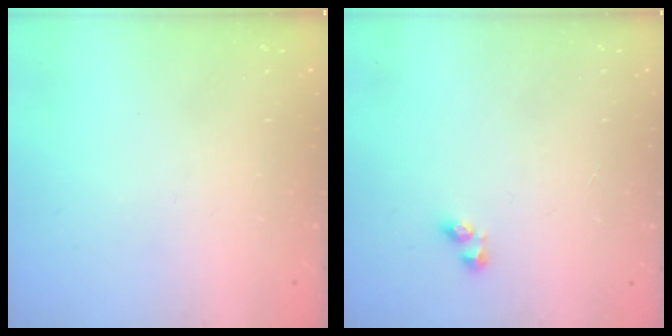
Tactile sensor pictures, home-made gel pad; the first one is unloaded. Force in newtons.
{"total": 2.5, "press": 2.2, "slide": 1.3}